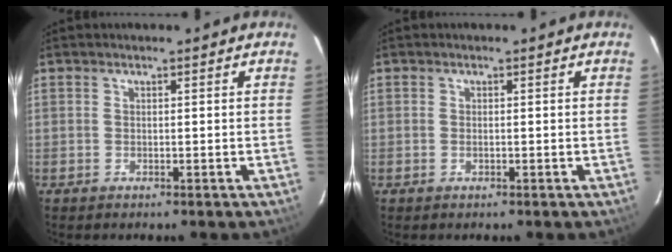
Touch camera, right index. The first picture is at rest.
{"total": 0.6, "force": [-0.2, 0.2, 0.5], "torque": [-0.011, 0.001, -0.004]}